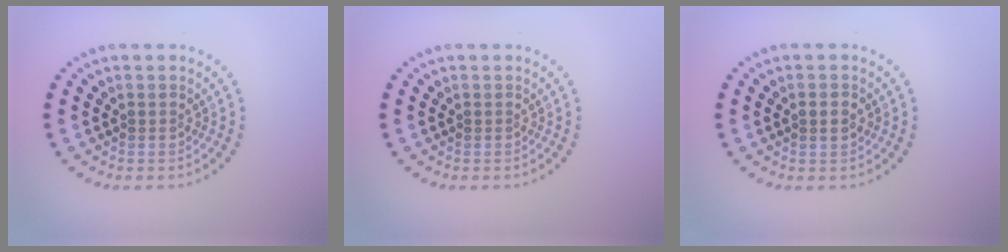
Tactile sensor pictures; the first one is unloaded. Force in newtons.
{"total": 0.0}
{"total": 1.0, "press": 0.9, "slide": 0.2}